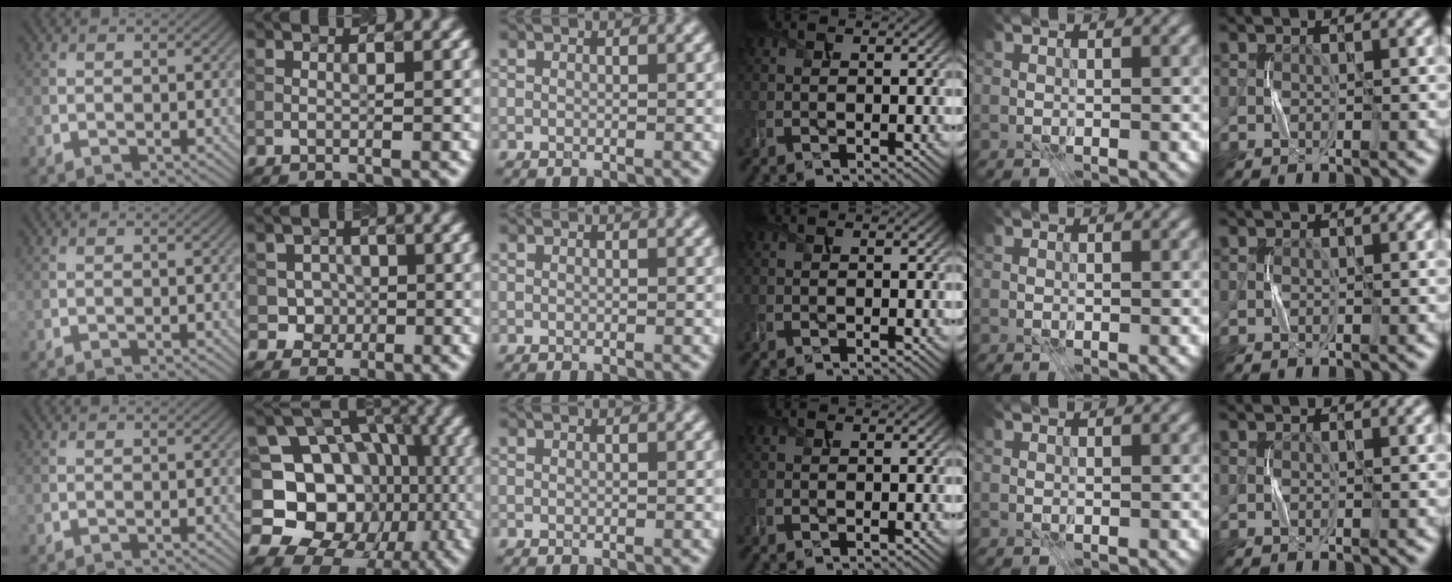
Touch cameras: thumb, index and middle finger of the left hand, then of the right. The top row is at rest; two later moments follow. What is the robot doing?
{"motion": "press", "object": "joystick"}